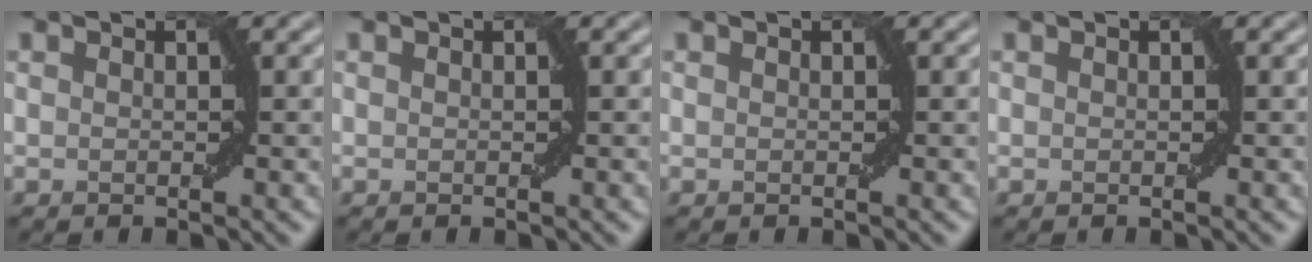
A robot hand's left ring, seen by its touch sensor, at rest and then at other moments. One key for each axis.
{"total": 0.0}
{"total": 0.0}
{"total": 0.0}